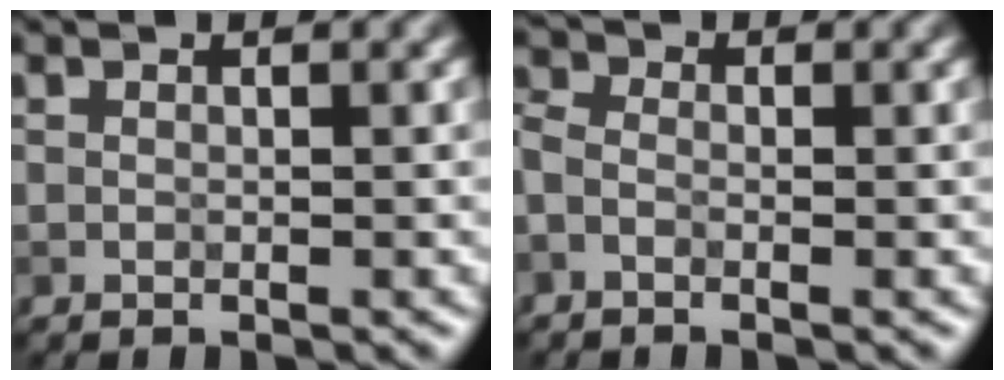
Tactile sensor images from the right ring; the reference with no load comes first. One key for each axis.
{"total": 2.0, "fx": -0.6, "fy": 1.4, "fz": 1.3, "tx": -0.035, "ty": 0.003, "tz": -0.029}